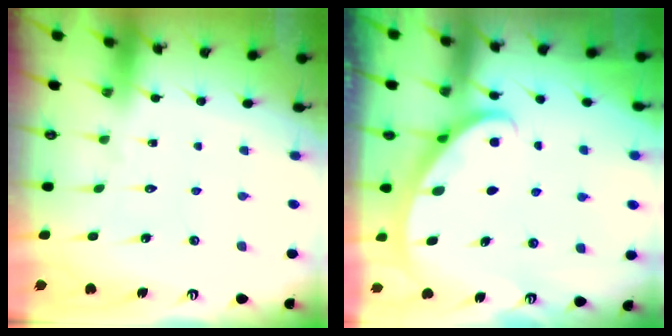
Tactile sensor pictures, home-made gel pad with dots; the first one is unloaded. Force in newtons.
{"total": 2.2, "press": 2.2, "slide": 0.2}